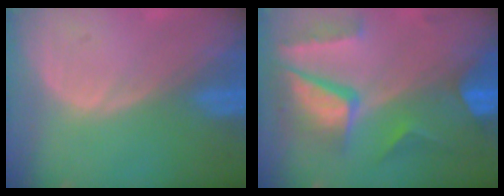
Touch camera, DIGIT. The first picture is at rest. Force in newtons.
{"total": 10.4, "press": 8.8, "slide": 5.6}